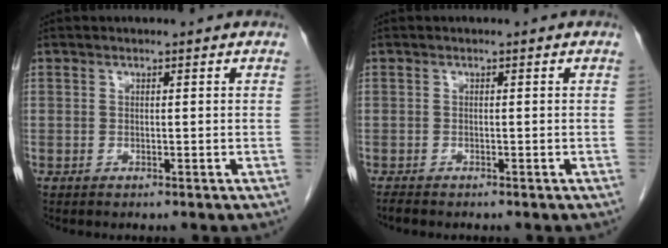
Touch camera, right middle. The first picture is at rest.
{"total": 1.1, "force": [-1.0, 0.2, 0.4], "torque": [-0.017, -0.005, -0.017]}